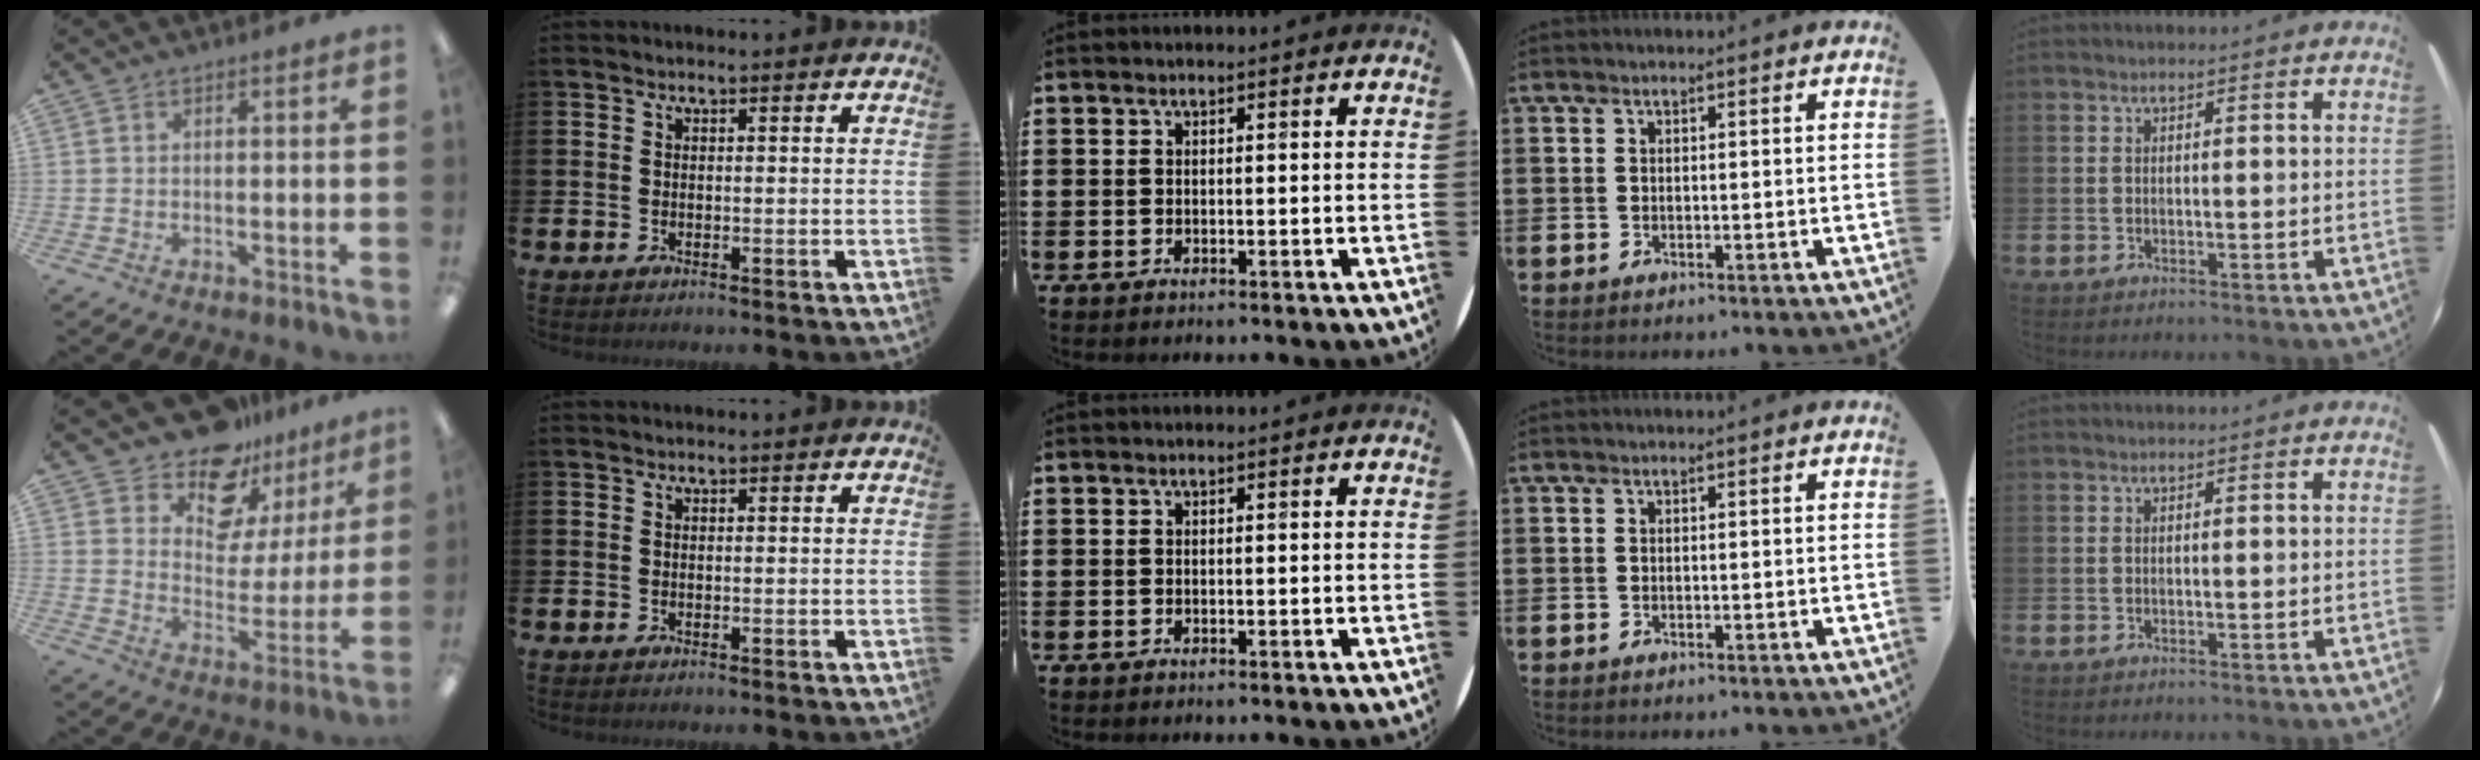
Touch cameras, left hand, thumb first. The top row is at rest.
{"thumb": {"total": 14.4, "force": [12.1, 6.8, 3.7], "torque": [-0.070, -0.101, 0.219]}}